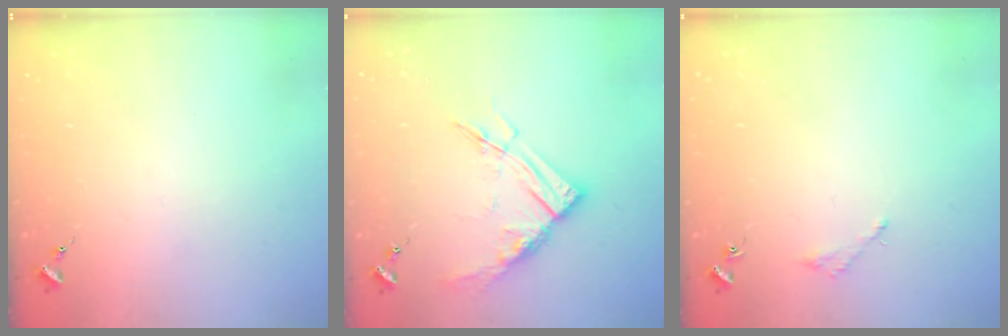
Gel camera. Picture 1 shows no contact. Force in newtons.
{"total": 12.1, "press": 12.0, "slide": 1.2}
{"total": 2.0, "press": 2.0, "slide": 0.2}